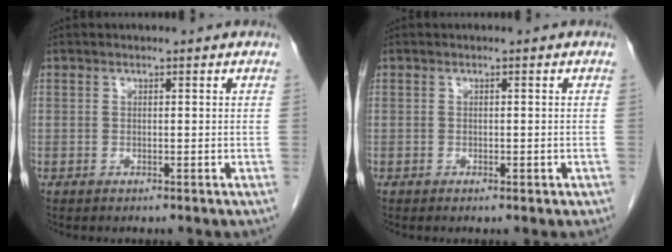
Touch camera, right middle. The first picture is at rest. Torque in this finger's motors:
{"motor_torque": [0.00, 0.10, -0.04, -0.01]}